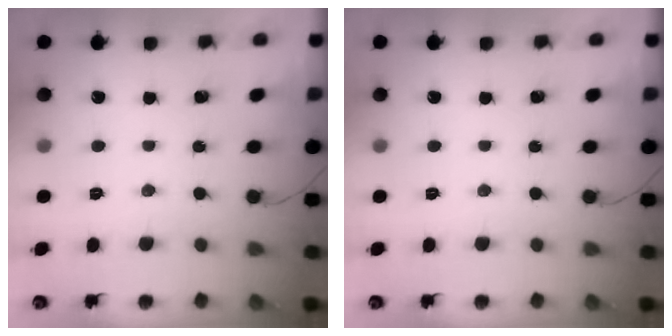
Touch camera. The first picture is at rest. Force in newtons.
{"total": 0.0}